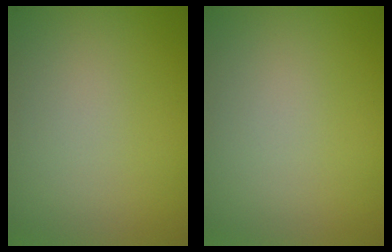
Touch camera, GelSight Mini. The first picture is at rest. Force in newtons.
{"total": 0.0}